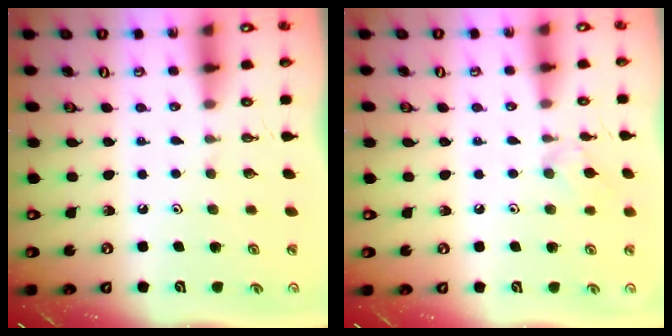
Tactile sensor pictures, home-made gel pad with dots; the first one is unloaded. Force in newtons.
{"total": 6.0, "press": 5.9, "slide": 1.0}